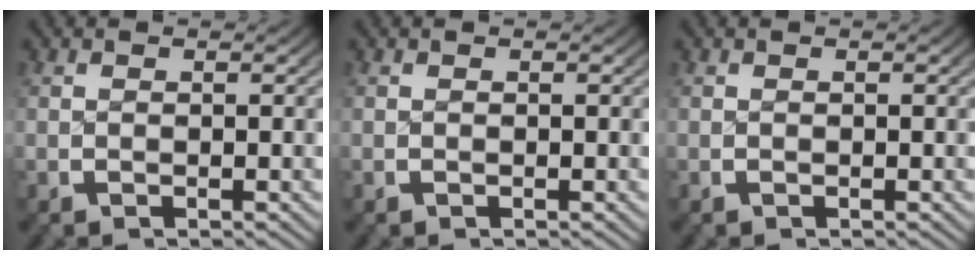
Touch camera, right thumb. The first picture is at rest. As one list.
[{"total": 0.0}, {"total": 0.0}]